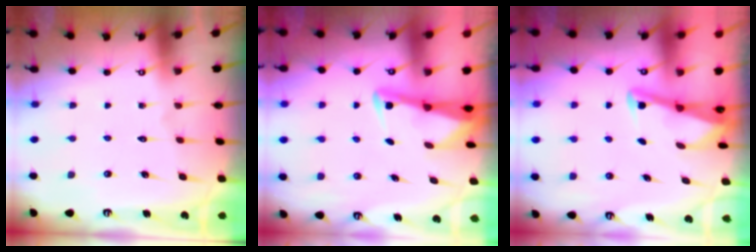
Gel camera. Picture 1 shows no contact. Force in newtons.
{"total": 2.9, "press": 2.9, "slide": 0.4}
{"total": 3.5, "press": 3.5, "slide": 0.3}